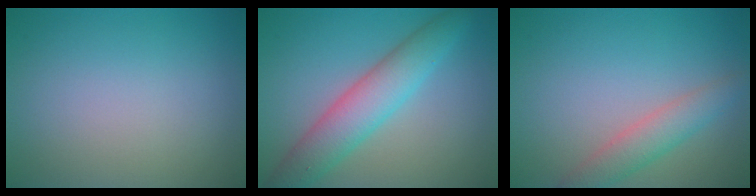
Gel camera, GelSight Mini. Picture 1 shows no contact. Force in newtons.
{"total": 5.5, "press": 5.5, "slide": 0.4}
{"total": 2.9, "press": 2.9, "slide": 0.2}